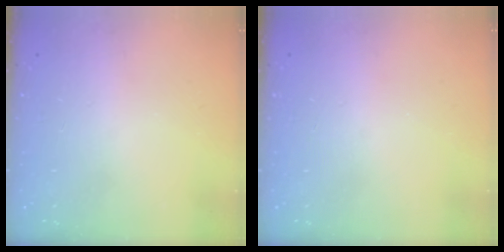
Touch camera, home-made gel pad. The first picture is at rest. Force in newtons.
{"total": 0.0}